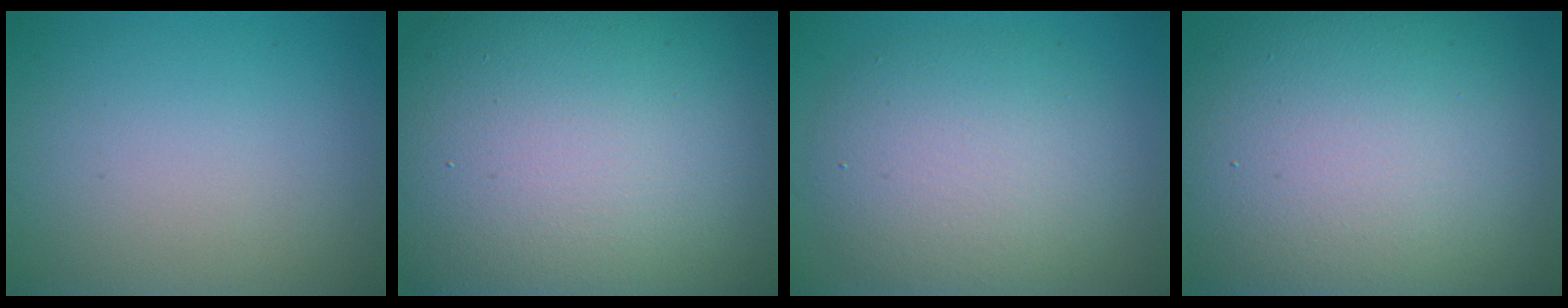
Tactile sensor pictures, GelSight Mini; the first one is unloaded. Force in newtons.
{"total": 23.4, "press": 23.3, "slide": 1.4}
{"total": 6.8, "press": 6.8, "slide": 0.6}
{"total": 17.1, "press": 17.0, "slide": 1.4}